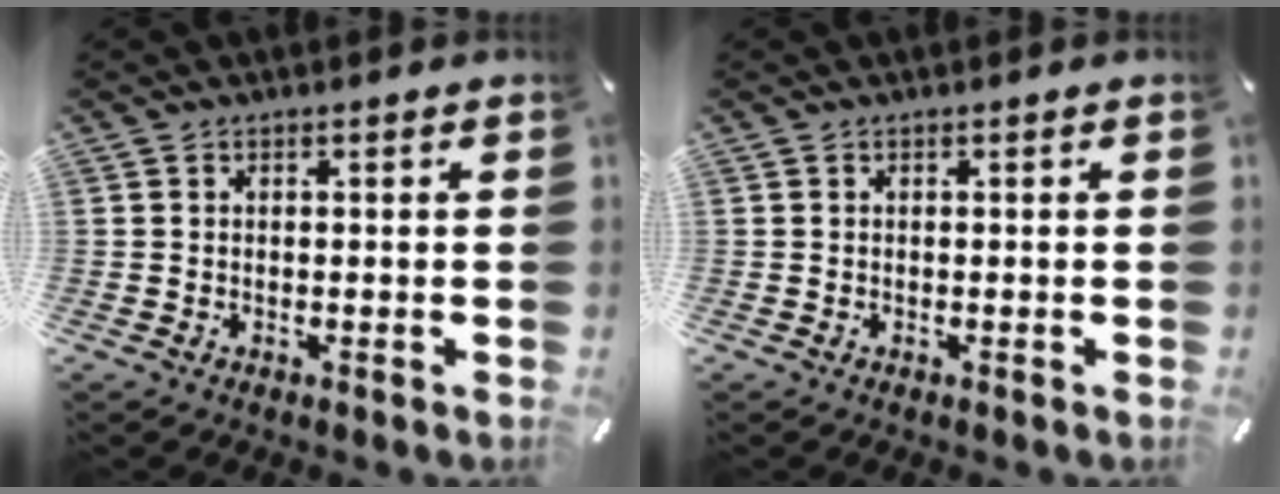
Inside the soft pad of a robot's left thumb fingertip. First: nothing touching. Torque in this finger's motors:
{"motor_torque": [-0.11, -0.08, 0.00, -0.01, 0.00]}